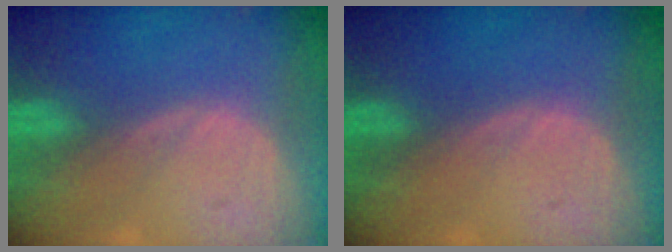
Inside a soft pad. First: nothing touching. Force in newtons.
{"total": 0.0}